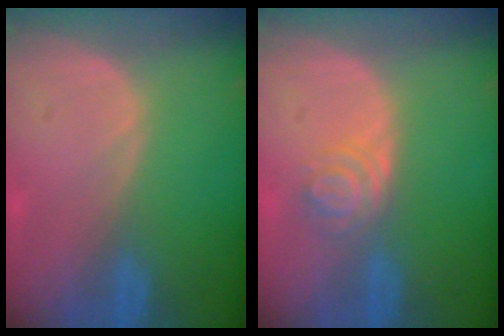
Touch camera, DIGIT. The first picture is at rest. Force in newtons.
{"total": 4.2, "press": 3.7, "slide": 2.0}